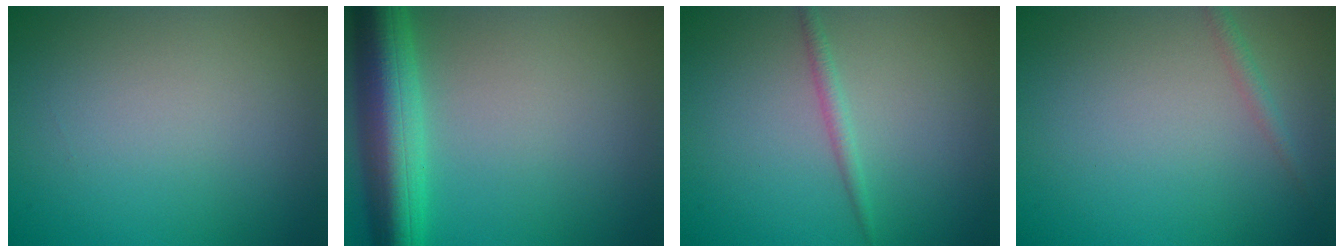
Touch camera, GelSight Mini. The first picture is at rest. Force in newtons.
{"total": 7.7, "press": 7.7, "slide": 0.3}
{"total": 1.2, "press": 1.2, "slide": 0.1}
{"total": 1.1, "press": 1.1, "slide": 0.0}